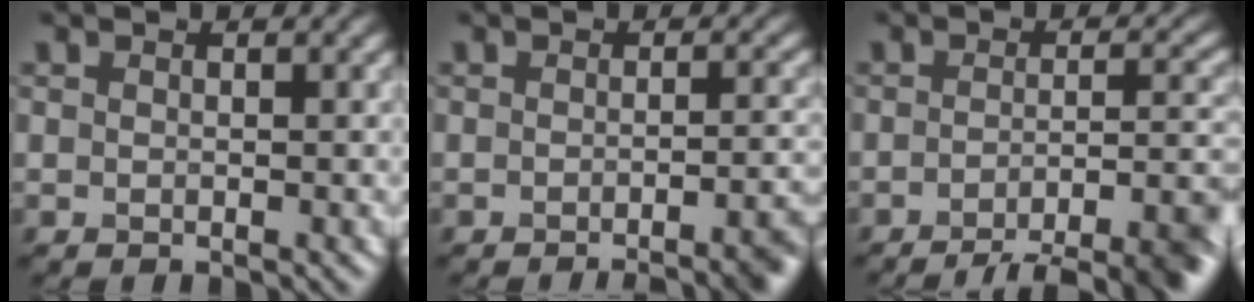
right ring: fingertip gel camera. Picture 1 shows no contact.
{"total": 4.2, "force": [-2.7, 1.0, 3.0], "torque": [-0.019, 0.006, -0.035]}
{"total": 8.6, "force": [-5.6, 2.3, 6.1], "torque": [-0.063, 0.001, -0.072]}